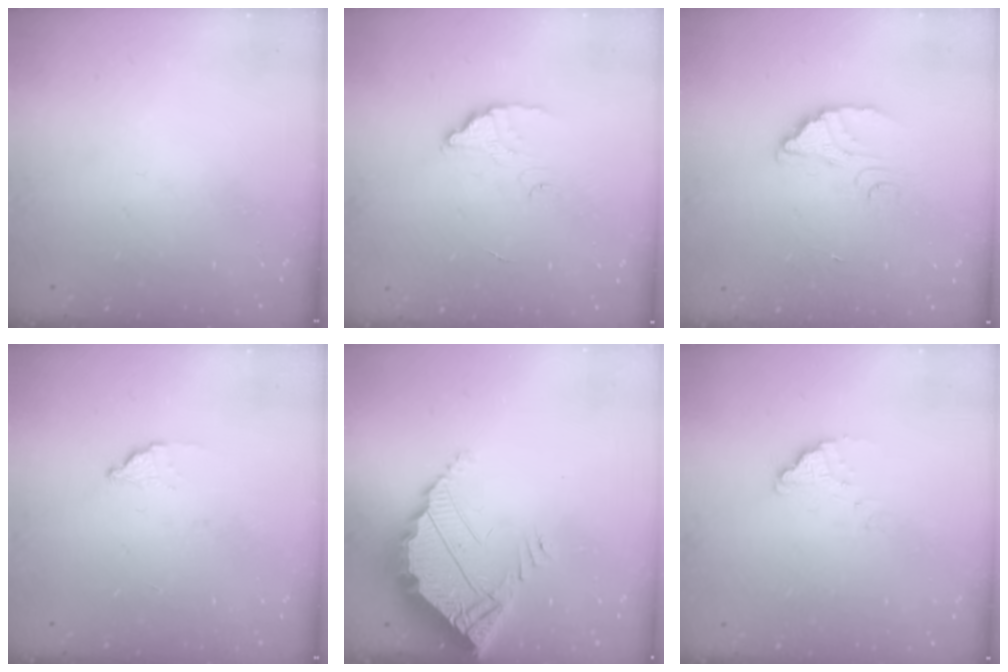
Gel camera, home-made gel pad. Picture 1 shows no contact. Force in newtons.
{"total": 2.9, "press": 2.9, "slide": 0.3}
{"total": 2.7, "press": 2.7, "slide": 0.1}
{"total": 1.8, "press": 1.8, "slide": 0.1}
{"total": 7.6, "press": 7.6, "slide": 0.5}
{"total": 1.5, "press": 1.5, "slide": 0.1}